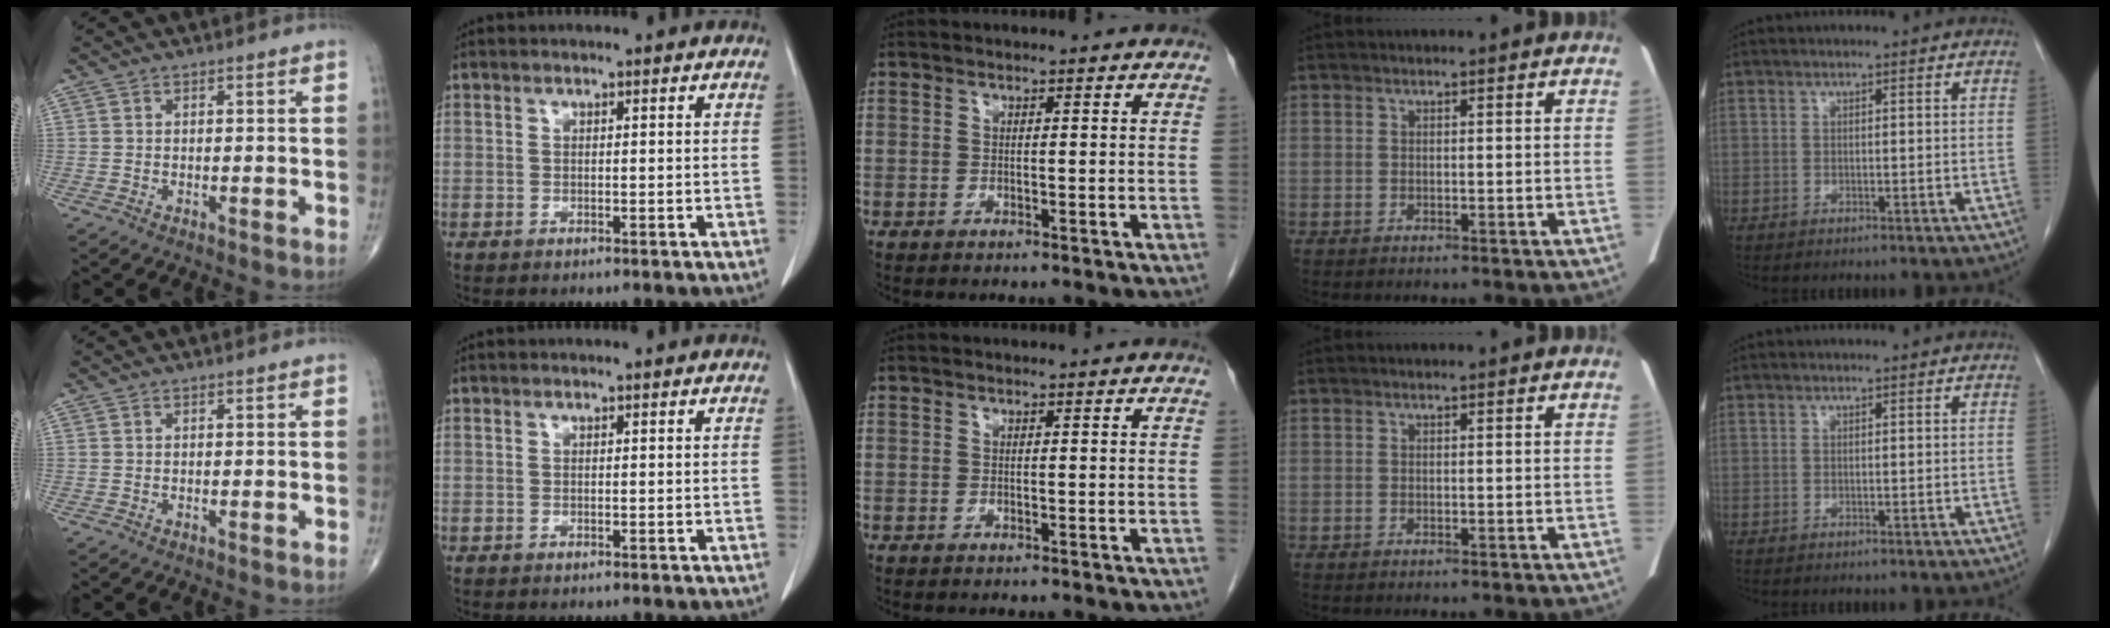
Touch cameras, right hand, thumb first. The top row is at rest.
{}